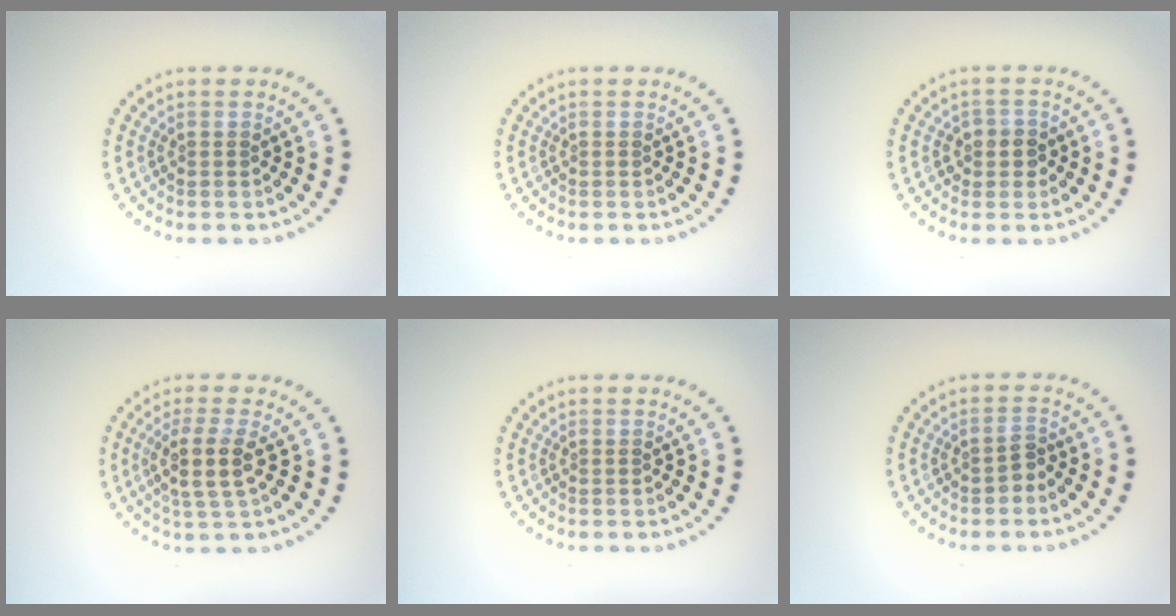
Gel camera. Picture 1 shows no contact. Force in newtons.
{"total": 0.0}
{"total": 1.9, "press": 1.8, "slide": 0.7}
{"total": 3.2, "press": 2.6, "slide": 1.8}
{"total": 0.0}
{"total": 1.3, "press": 1.1, "slide": 0.7}